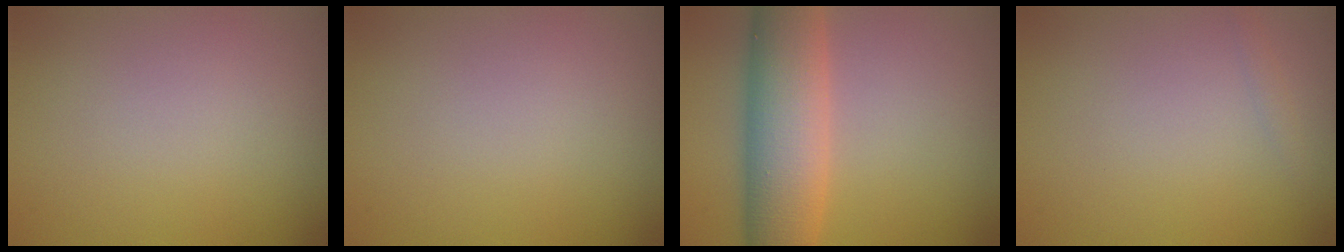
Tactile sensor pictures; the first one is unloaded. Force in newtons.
{"total": 0.0}
{"total": 8.5, "press": 8.5, "slide": 0.4}
{"total": 0.6, "press": 0.6, "slide": 0.0}